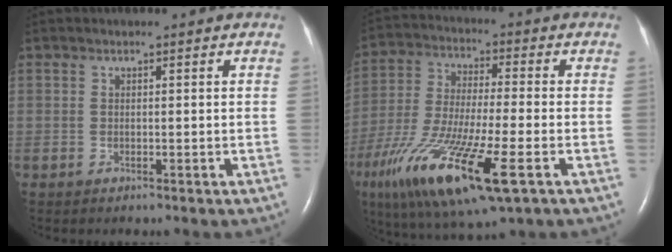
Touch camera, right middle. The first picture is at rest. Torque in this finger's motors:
{"motor_torque": [1.67, -0.47, 1.02, 0.20]}